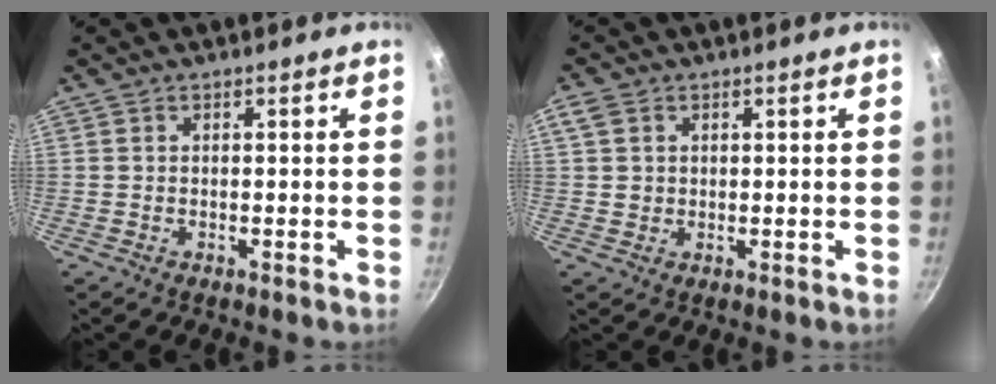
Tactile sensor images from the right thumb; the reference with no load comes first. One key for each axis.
{"total": 3.4, "fx": 1.1, "fy": 2.8, "fz": 1.6, "tx": -0.023, "ty": -0.003, "tz": 0.020}